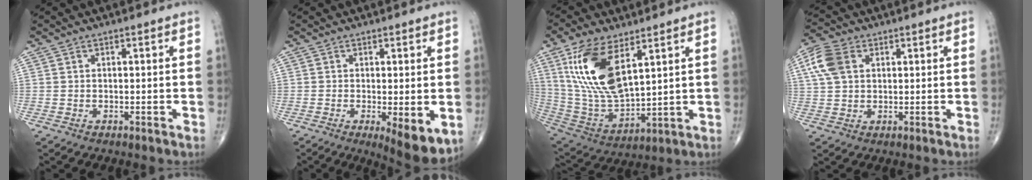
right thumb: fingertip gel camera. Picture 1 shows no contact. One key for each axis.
{"total": 7.6, "fx": -1.8, "fy": 2.3, "fz": 7.0, "tx": -0.097, "ty": -0.023, "tz": -0.024}
{"total": 17.8, "fx": 7.4, "fy": 7.8, "fz": 14.1, "tx": -0.272, "ty": -0.030, "tz": 0.156}
{"total": 7.5, "fx": 2.4, "fy": 5.1, "fz": 4.9, "tx": -0.110, "ty": 0.011, "tz": 0.044}